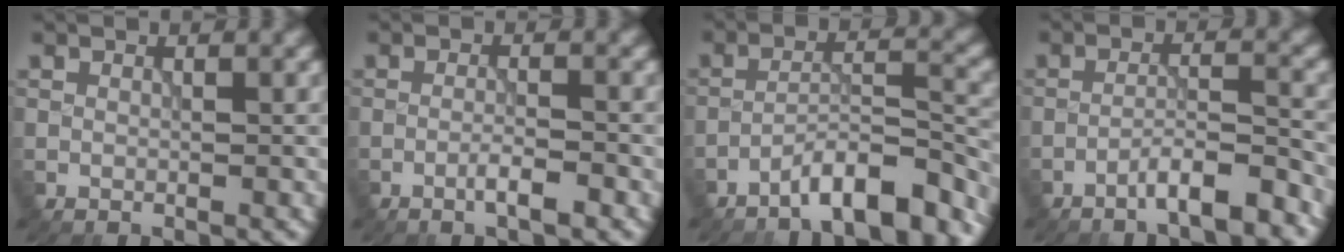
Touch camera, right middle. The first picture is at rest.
{"total": 2.2, "force": [-1.2, 0.3, 1.8], "torque": [-0.028, 0.007, -0.025]}
{"total": 7.0, "force": [-5.5, 1.4, 4.0], "torque": [-0.054, 0.008, -0.093]}
{"total": 4.9, "force": [-3.6, 0.7, 3.2], "torque": [-0.047, 0.013, -0.064]}